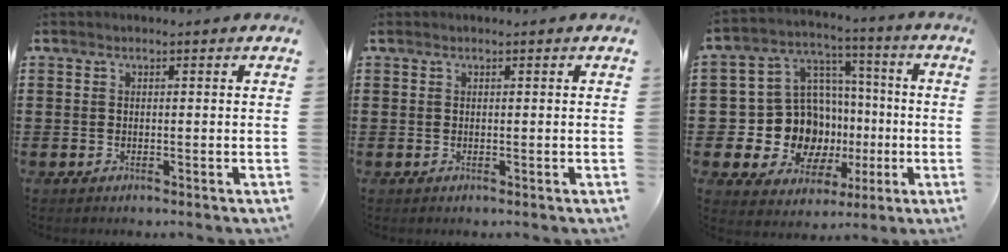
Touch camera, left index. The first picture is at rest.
{"total": 0.0}
{"total": 13.1, "force": [-2.2, 11.9, 4.9], "torque": [-0.133, 0.000, -0.028]}